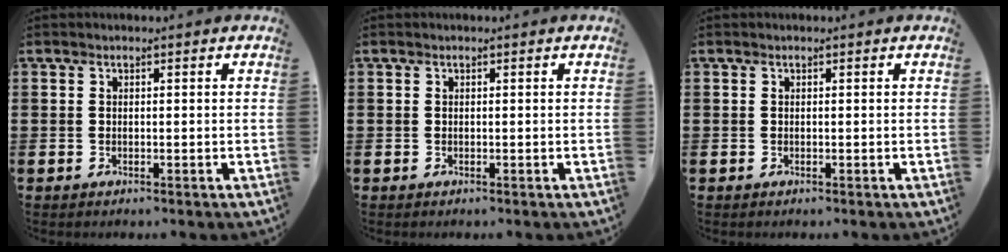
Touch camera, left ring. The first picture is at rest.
{"total": 0.0}
{"total": 0.0}